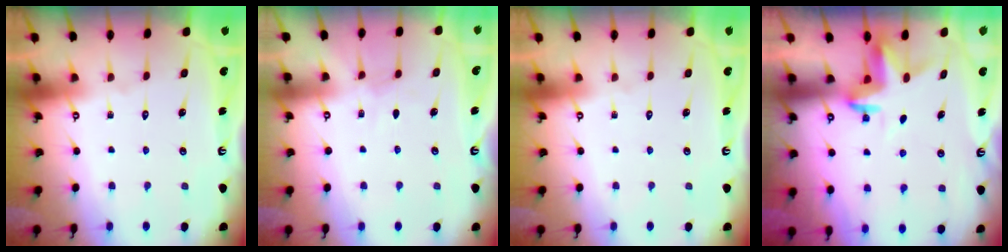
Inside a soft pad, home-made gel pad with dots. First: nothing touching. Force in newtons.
{"total": 3.6, "press": 3.5, "slide": 0.4}
{"total": 0.0}
{"total": 3.6, "press": 3.6, "slide": 0.2}